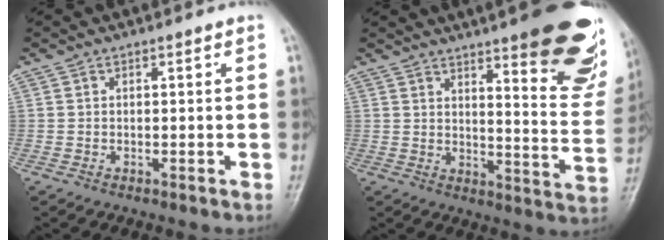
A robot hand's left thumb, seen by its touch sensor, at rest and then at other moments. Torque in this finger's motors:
{"motor_torque": [2.07, 1.10, 1.35, -1.44, 0.27]}